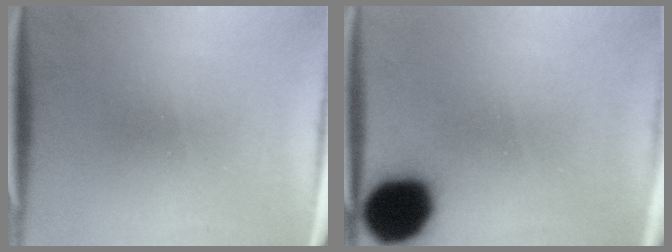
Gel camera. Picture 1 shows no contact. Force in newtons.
{"total": 18.8}